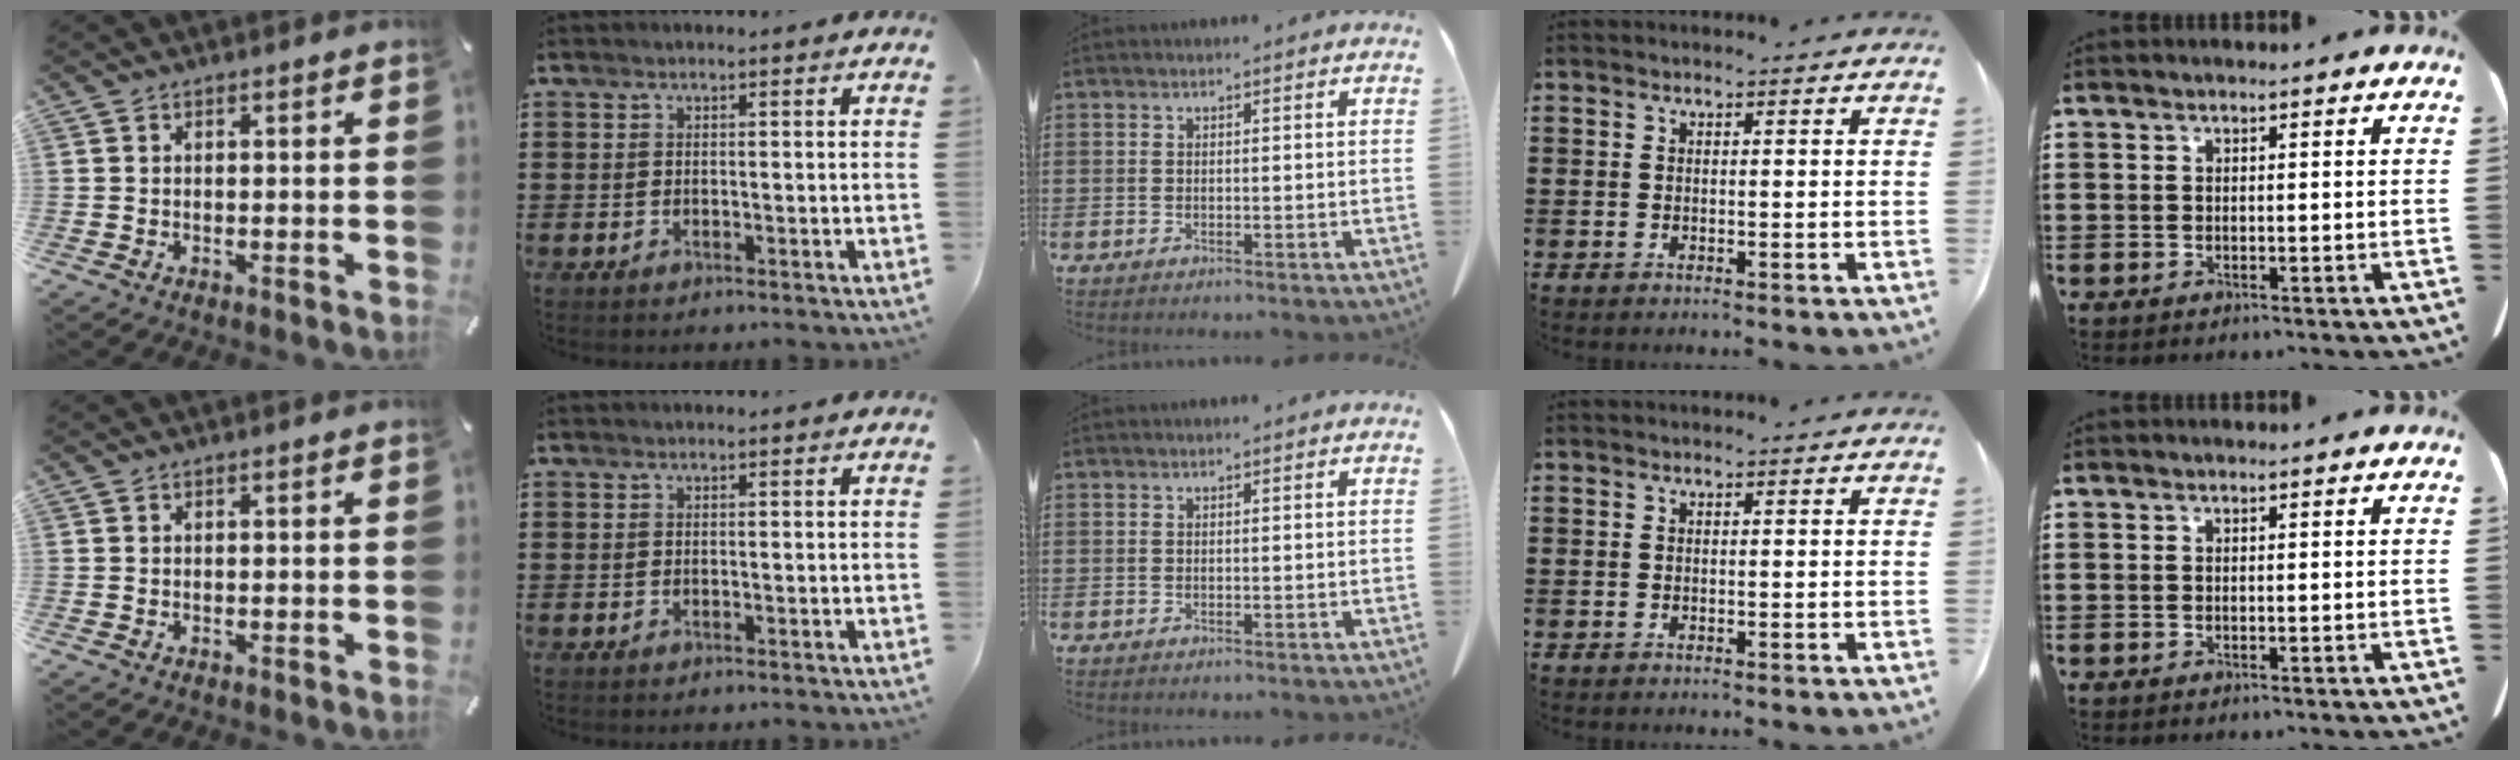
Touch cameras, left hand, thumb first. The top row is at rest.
{}